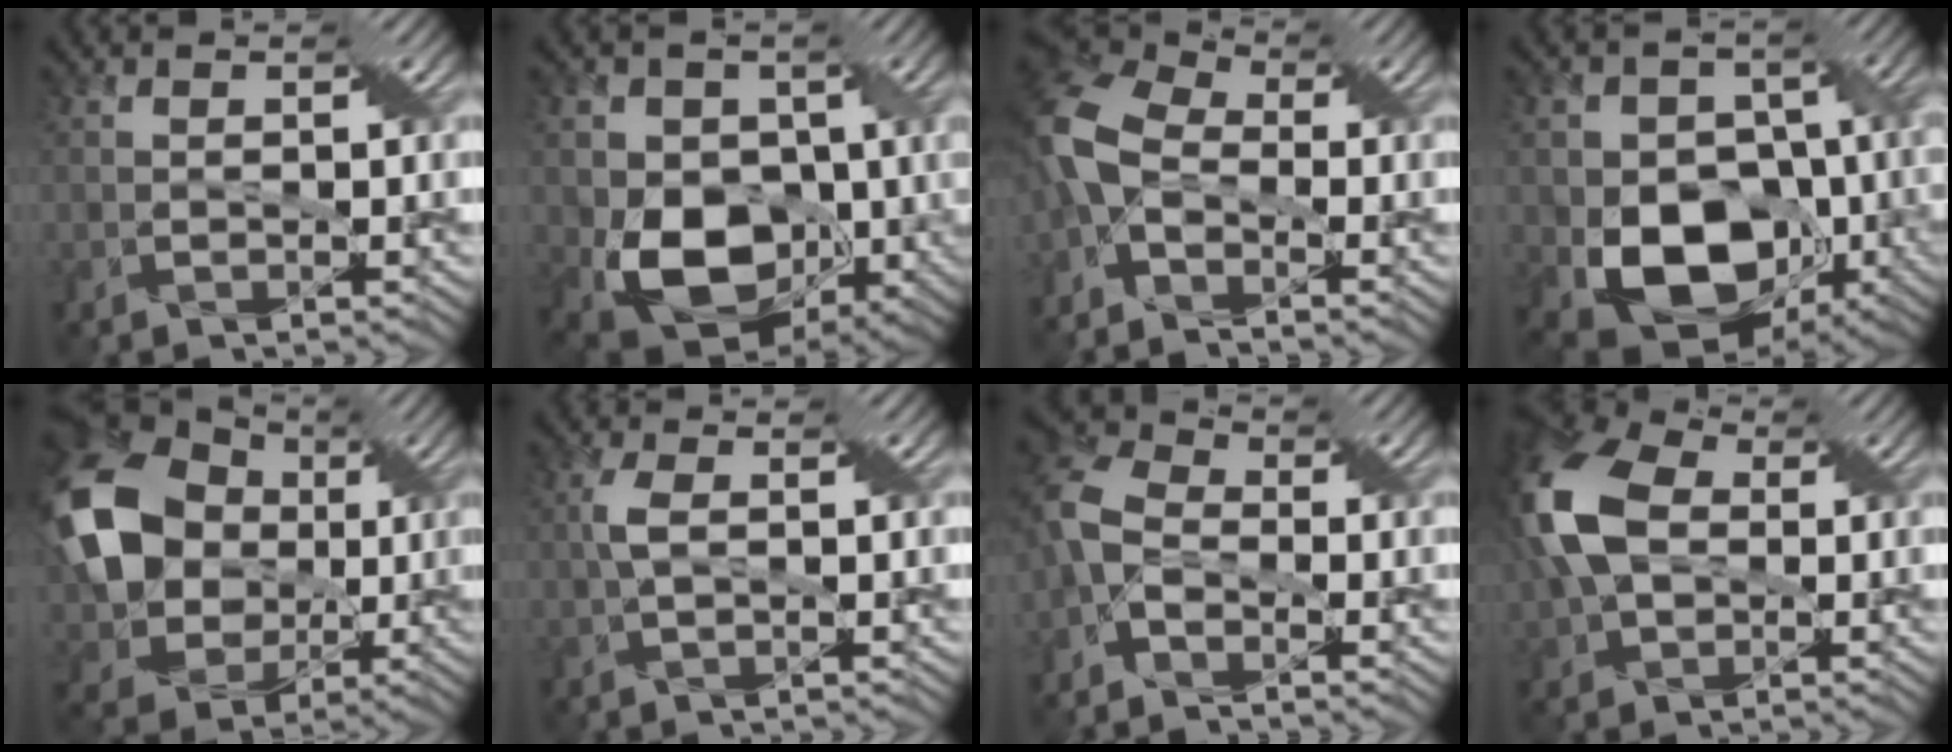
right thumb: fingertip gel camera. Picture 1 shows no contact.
{"total": 11.8, "force": [-1.9, 8.8, 7.6], "torque": [-0.141, -0.031, -0.035]}
{"total": 9.0, "force": [-3.3, 5.3, 6.4], "torque": [-0.174, -0.008, -0.077]}
{"total": 13.3, "force": [-3.9, 9.7, 8.2], "torque": [-0.142, -0.034, -0.066]}
{"total": 16.4, "force": [1.9, 13.2, 9.5], "torque": [-0.234, -0.008, 0.033]}
{"total": 3.3, "force": [0.1, 1.3, 3.0], "torque": [-0.071, 0.005, 0.000]}
{"total": 6.5, "force": [-3.0, 4.2, 4.0], "torque": [-0.109, -0.006, -0.074]}
{"total": 13.4, "force": [0.4, 8.8, 10.2], "torque": [-0.266, 0.008, -0.007]}